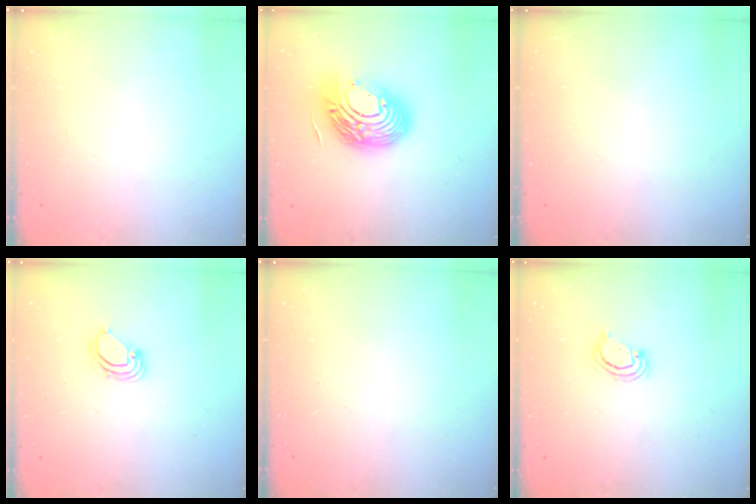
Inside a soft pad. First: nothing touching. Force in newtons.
{"total": 17.5, "press": 17.5, "slide": 1.3}
{"total": 0.0}
{"total": 3.9, "press": 3.9, "slide": 0.1}
{"total": 0.0}
{"total": 2.9, "press": 2.8, "slide": 0.3}